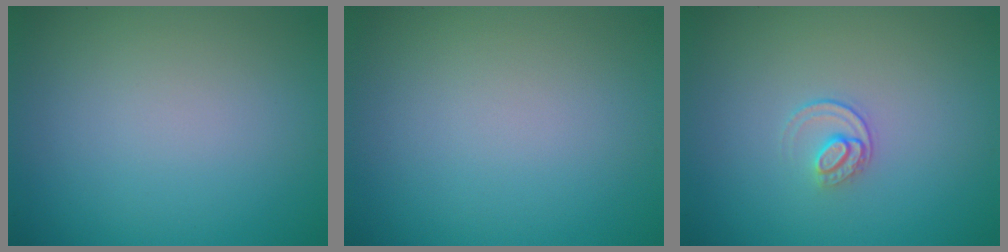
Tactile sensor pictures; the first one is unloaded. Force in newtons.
{"total": 0.0}
{"total": 1.4, "press": 0.9, "slide": 1.0}